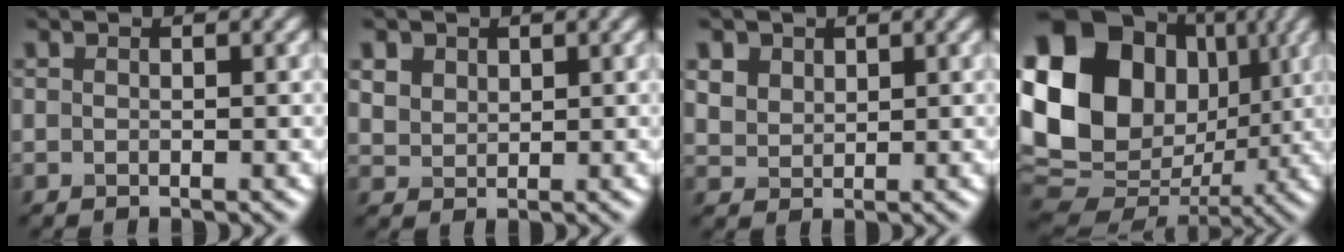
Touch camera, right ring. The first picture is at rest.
{"total": 3.2, "force": [1.9, 2.2, 1.3], "torque": [-0.042, 0.006, 0.041]}
{"total": 3.9, "force": [2.4, 2.7, 1.7], "torque": [-0.061, 0.008, 0.052]}
{"total": 19.6, "force": [3.6, 15.7, 11.1], "torque": [-0.228, 0.015, 0.072]}